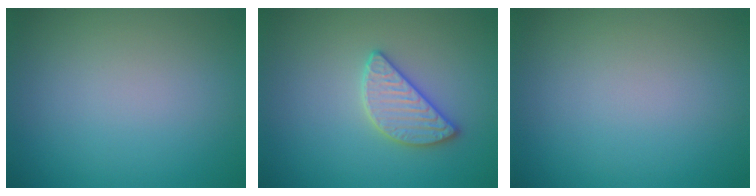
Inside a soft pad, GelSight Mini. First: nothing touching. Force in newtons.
{"total": 2.8, "press": 2.8, "slide": 0.2}
{"total": 0.0}